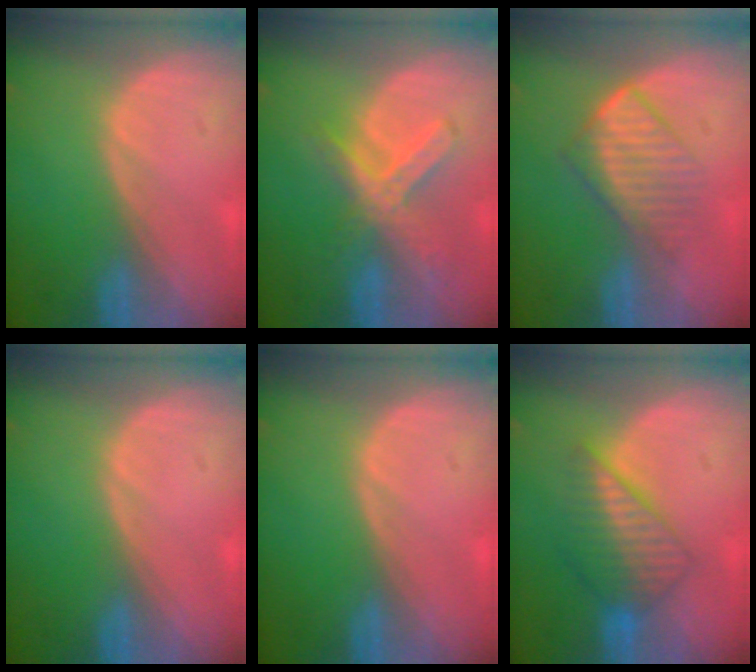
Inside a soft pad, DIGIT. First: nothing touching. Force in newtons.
{"total": 7.3, "press": 6.3, "slide": 3.7}
{"total": 6.8, "press": 6.0, "slide": 3.3}
{"total": 0.0}
{"total": 0.0}
{"total": 6.3, "press": 6.3, "slide": 0.2}